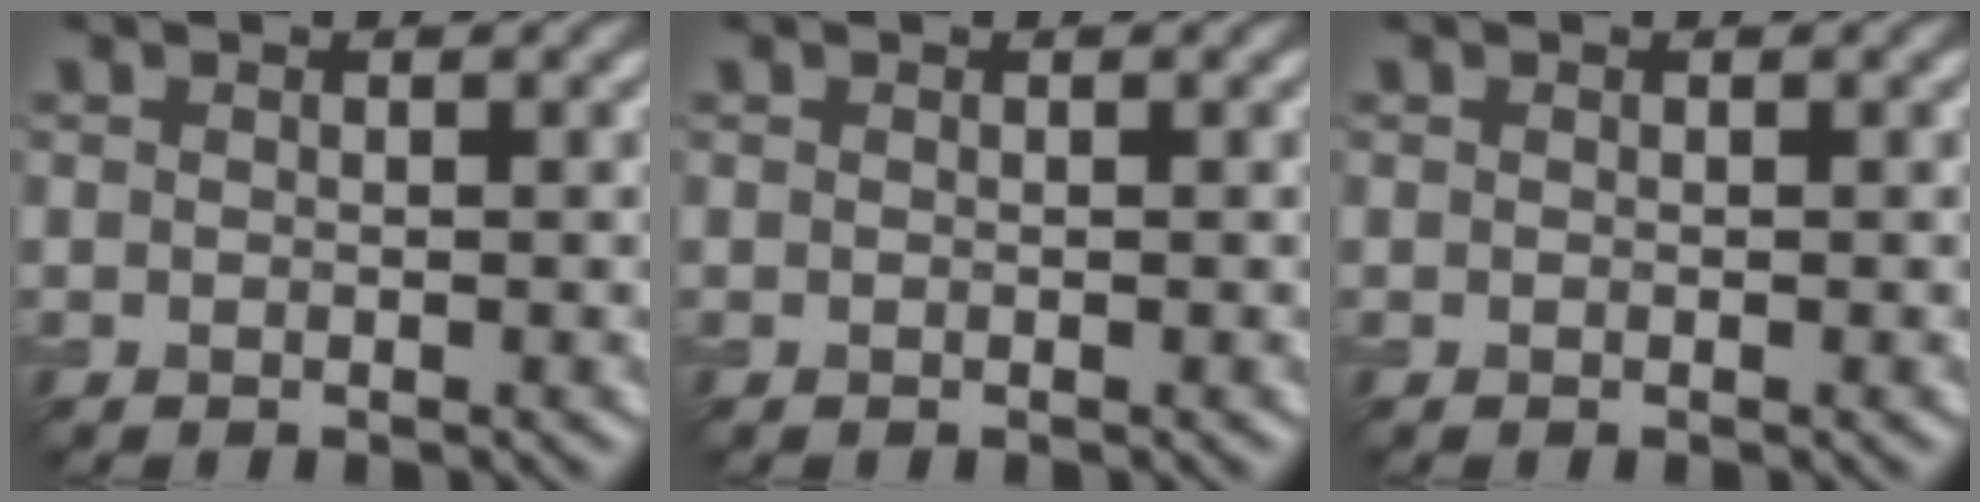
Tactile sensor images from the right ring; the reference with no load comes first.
{"total": 0.0}
{"total": 0.0}